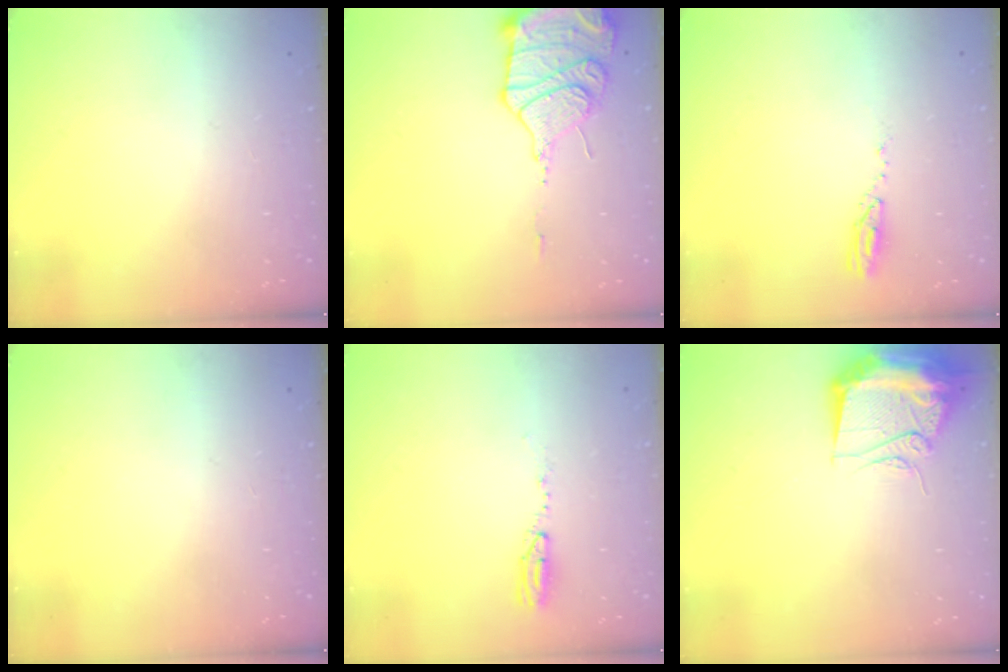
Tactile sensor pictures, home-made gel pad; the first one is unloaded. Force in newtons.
{"total": 16.7, "press": 16.3, "slide": 3.4}
{"total": 3.7, "press": 3.7, "slide": 0.2}
{"total": 0.0}
{"total": 4.0, "press": 3.5, "slide": 2.0}
{"total": 15.0, "press": 14.9, "slide": 1.4}